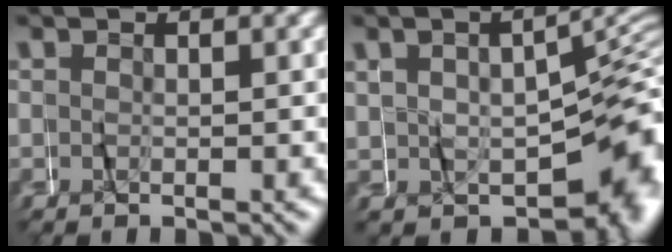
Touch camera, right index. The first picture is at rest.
{"total": 7.7, "force": [-2.9, 4.6, 5.5], "torque": [-0.057, -0.010, -0.032]}